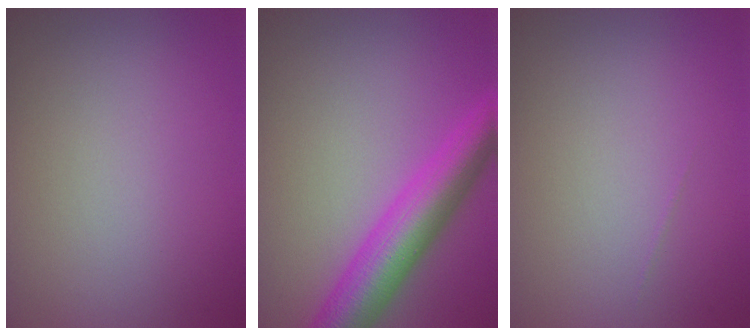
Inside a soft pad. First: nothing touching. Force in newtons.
{"total": 6.9, "press": 6.9, "slide": 0.1}
{"total": 0.0}